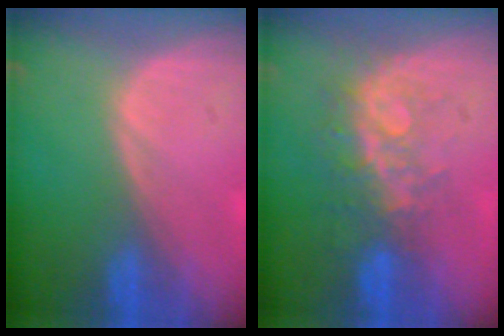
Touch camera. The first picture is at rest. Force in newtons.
{"total": 8.4, "press": 6.9, "slide": 4.8}